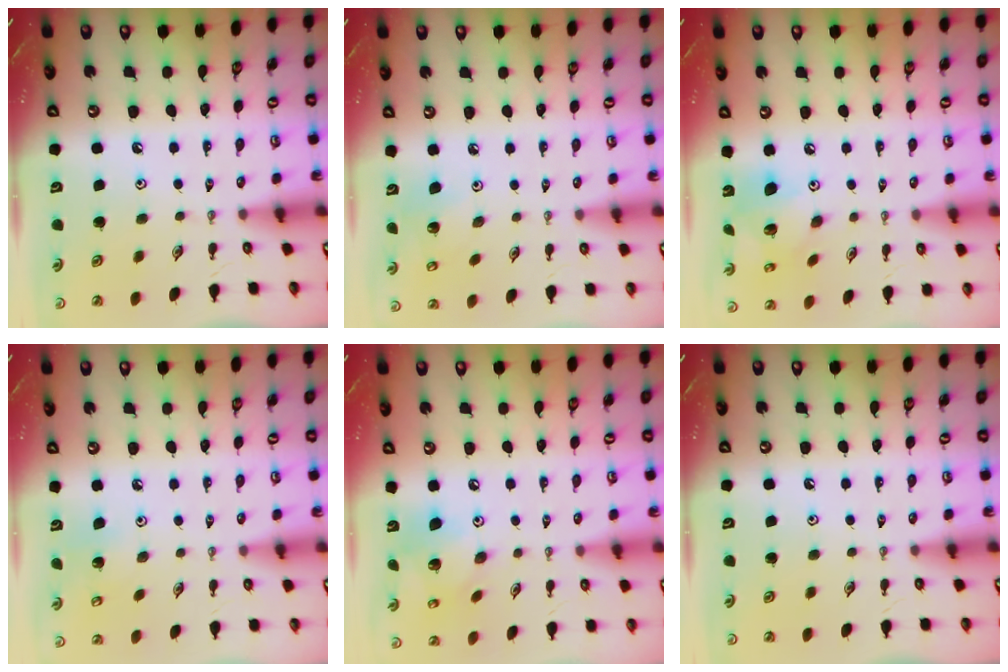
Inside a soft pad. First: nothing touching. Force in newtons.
{"total": 5.1, "press": 4.6, "slide": 2.1}
{"total": 11.2, "press": 11.1, "slide": 0.8}
{"total": 5.0, "press": 4.9, "slide": 0.4}
{"total": 11.2, "press": 11.1, "slide": 1.1}
{"total": 0.0}